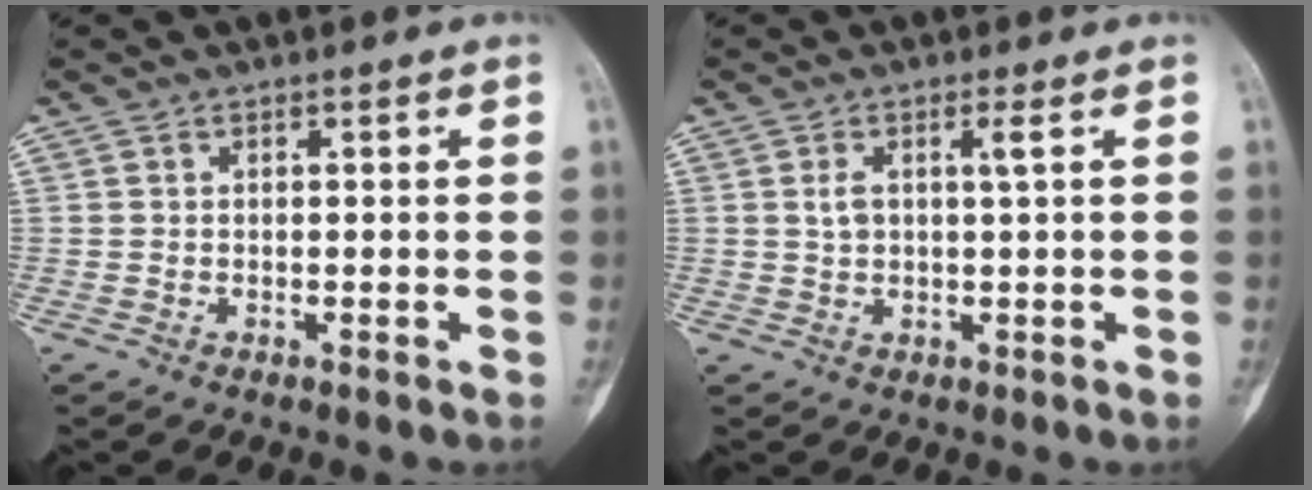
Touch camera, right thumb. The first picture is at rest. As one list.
[{"total": 2.9, "force": [1.0, 0.5, 2.7], "torque": [-0.061, 0.004, 0.023]}]